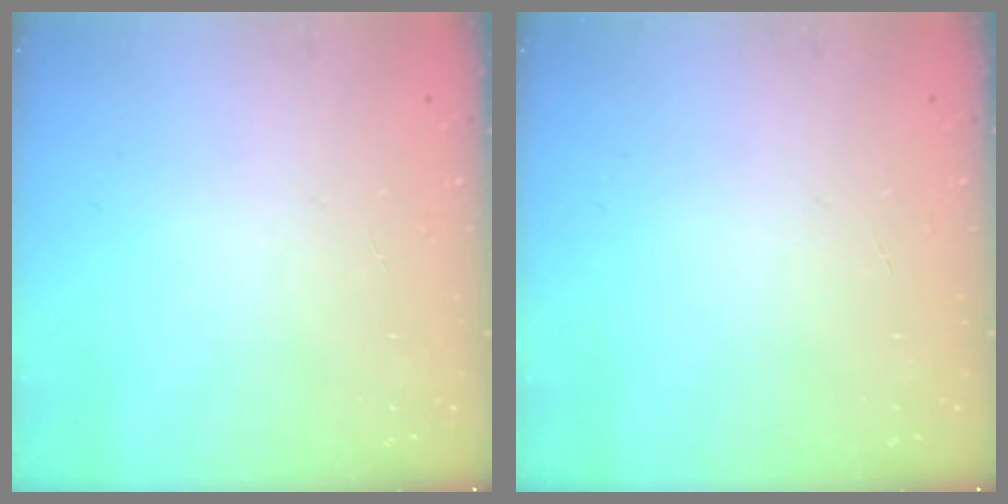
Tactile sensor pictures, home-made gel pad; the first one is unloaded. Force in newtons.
{"total": 0.0}